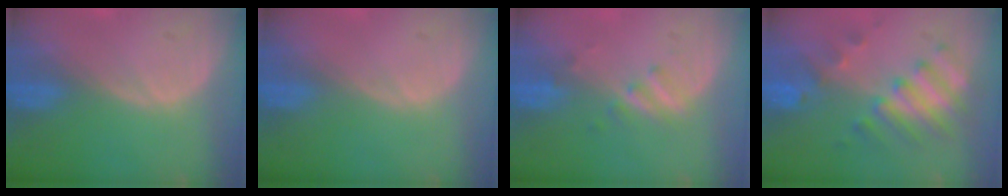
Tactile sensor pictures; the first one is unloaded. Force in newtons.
{"total": 0.0}
{"total": 2.8, "press": 2.6, "slide": 1.2}
{"total": 8.2, "press": 7.3, "slide": 3.8}